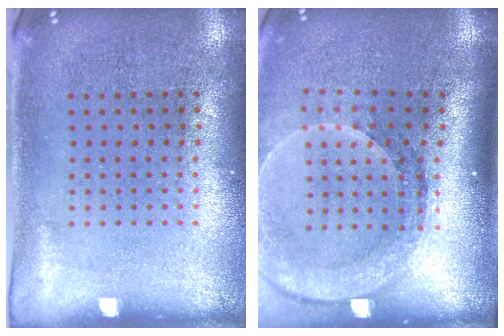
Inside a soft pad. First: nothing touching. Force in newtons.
{"total": 2.6, "press": 2.0, "slide": 1.6}